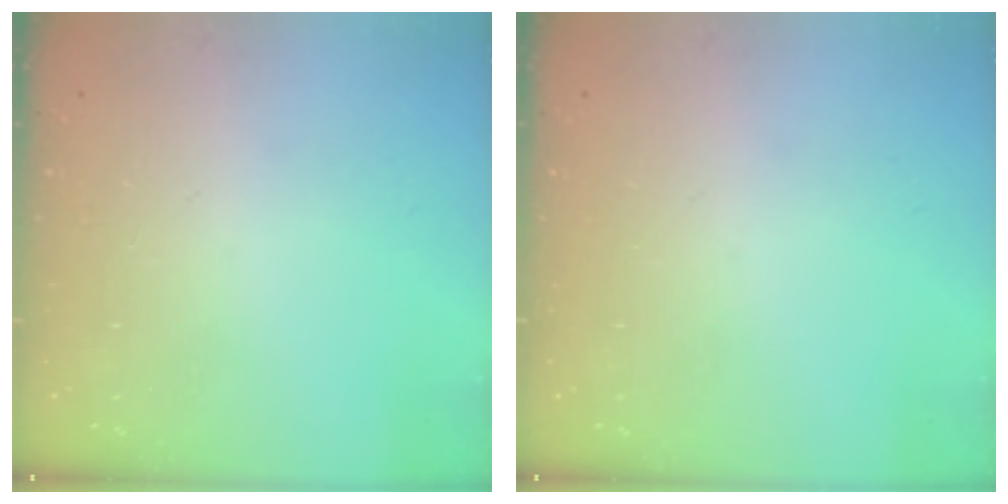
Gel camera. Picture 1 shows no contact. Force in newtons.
{"total": 0.0}